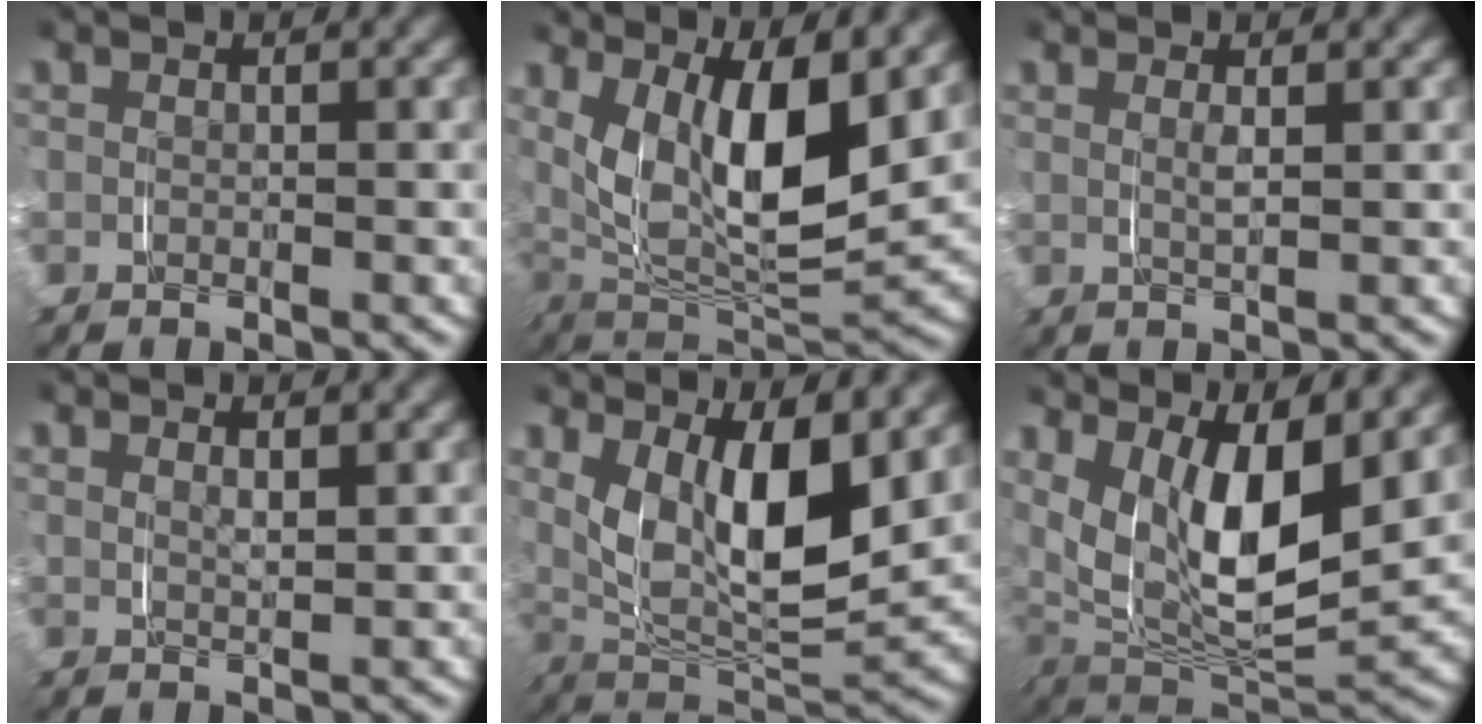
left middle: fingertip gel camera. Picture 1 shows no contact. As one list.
[{"total": 11.1, "force": [2.6, 6.1, 8.8], "torque": [-0.174, -0.015, 0.048]}, {"total": 1.3, "force": [0.6, 0.0, 1.2], "torque": [-0.028, -0.005, 0.015]}, {"total": 1.4, "force": [1.0, 0.2, 0.9], "torque": [-0.016, -0.007, 0.024]}, {"total": 9.8, "force": [2.7, 5.2, 7.9], "torque": [-0.150, -0.015, 0.048]}, {"total": 10.8, "force": [2.2, 6.3, 8.5], "torque": [-0.178, -0.023, 0.045]}]